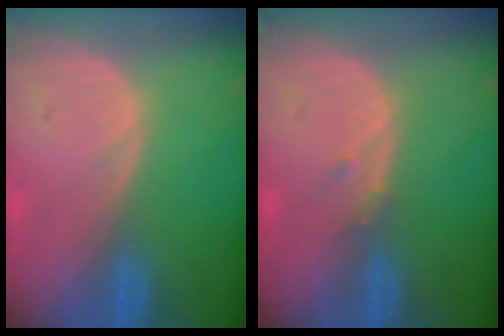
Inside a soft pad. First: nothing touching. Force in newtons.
{"total": 1.2, "press": 1.0, "slide": 0.6}